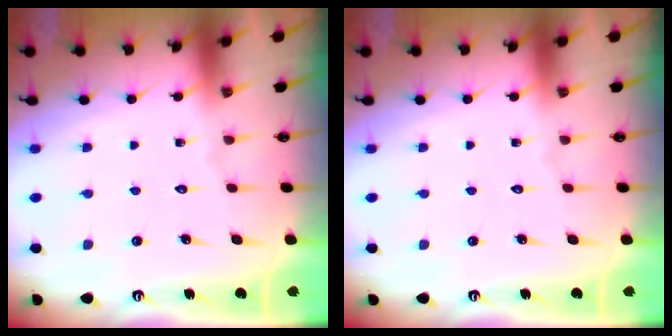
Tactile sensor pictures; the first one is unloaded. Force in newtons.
{"total": 0.0}